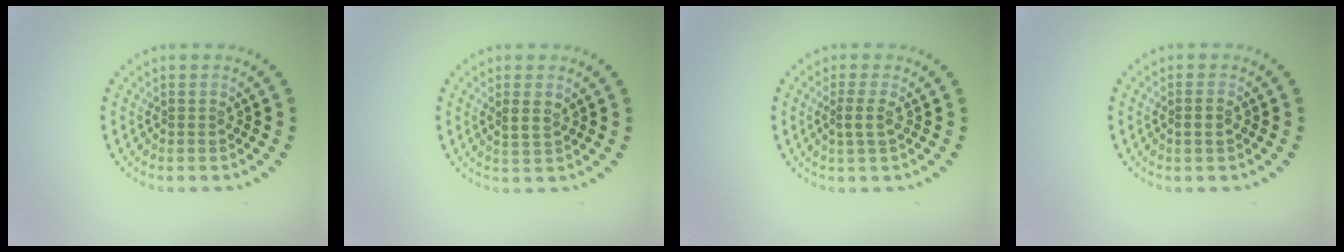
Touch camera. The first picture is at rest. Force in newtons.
{"total": 1.4, "press": 1.2, "slide": 0.6}
{"total": 1.6, "press": 1.3, "slide": 0.9}
{"total": 1.1, "press": 1.0, "slide": 0.5}